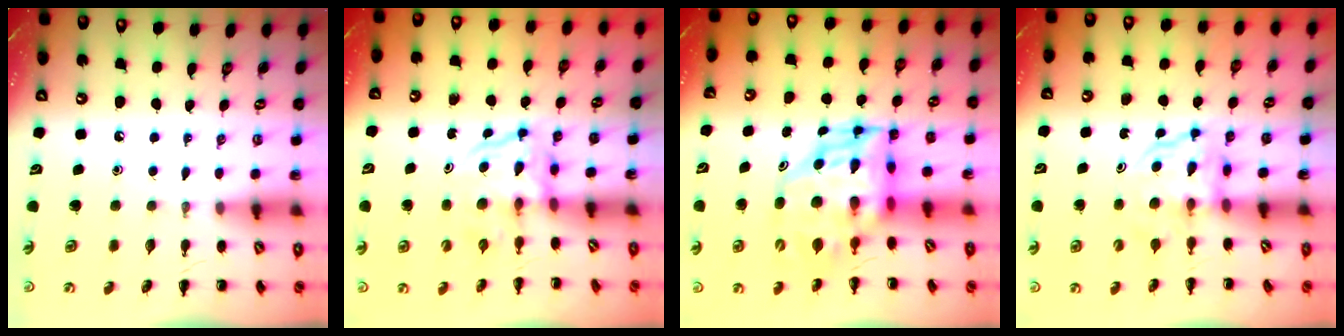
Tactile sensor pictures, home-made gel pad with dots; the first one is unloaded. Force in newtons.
{"total": 3.6, "press": 3.6, "slide": 0.4}
{"total": 8.0, "press": 7.7, "slide": 2.2}
{"total": 3.9, "press": 3.9, "slide": 0.2}